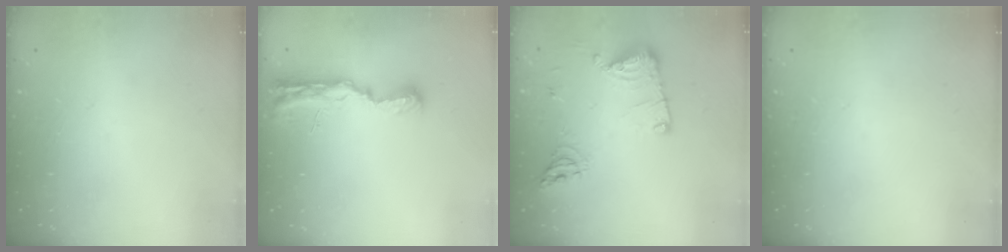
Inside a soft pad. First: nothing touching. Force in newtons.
{"total": 11.3, "press": 10.0, "slide": 5.1}
{"total": 13.5, "press": 13.4, "slide": 1.2}
{"total": 0.0}